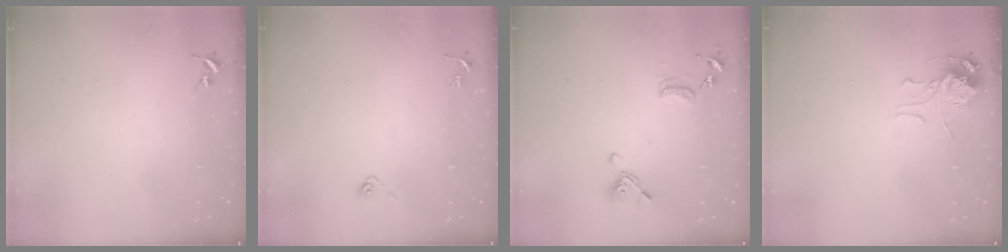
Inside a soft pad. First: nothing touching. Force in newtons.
{"total": 4.0, "press": 3.3, "slide": 2.2}
{"total": 12.9, "press": 12.8, "slide": 1.9}
{"total": 7.1, "press": 7.1, "slide": 0.2}